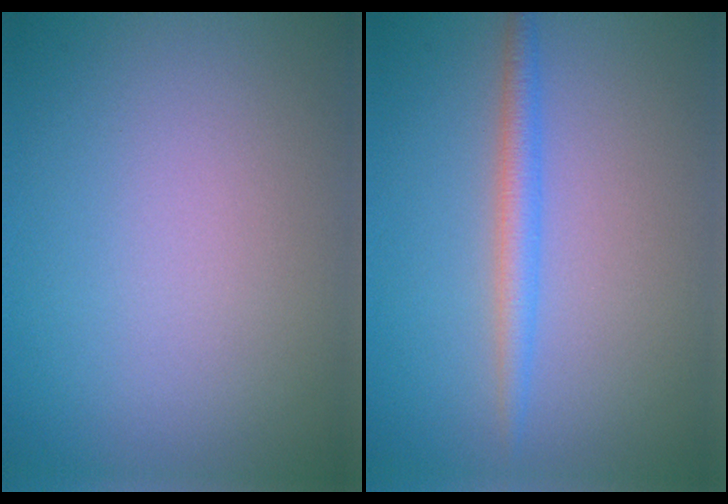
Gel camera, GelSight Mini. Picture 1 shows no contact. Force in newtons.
{"total": 2.2, "press": 2.2, "slide": 0.1}